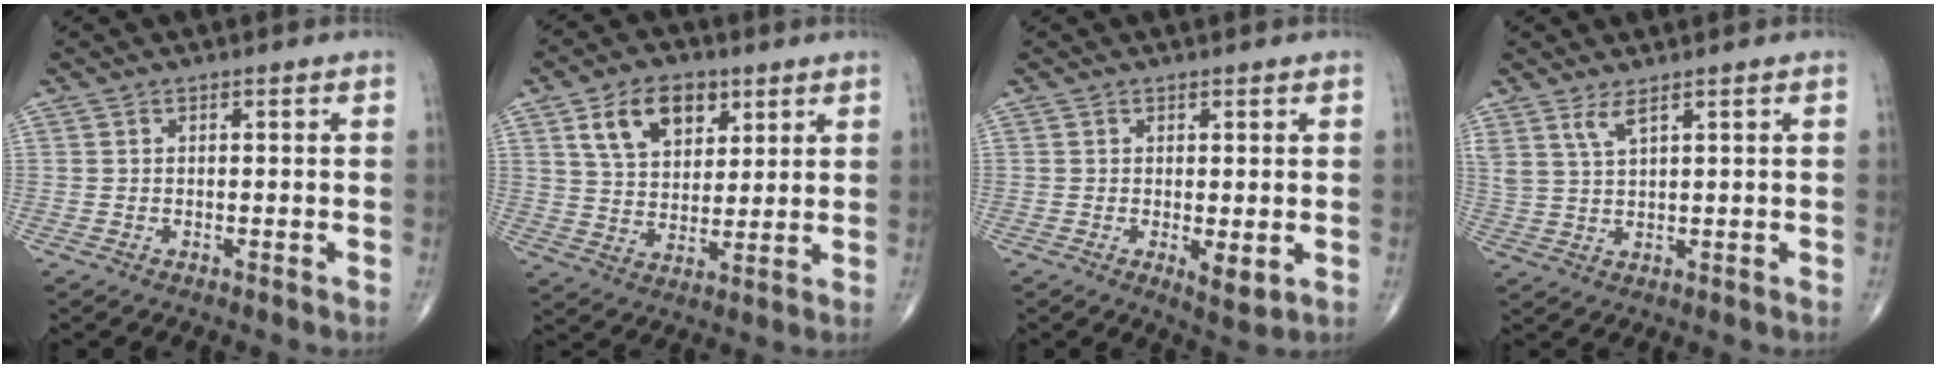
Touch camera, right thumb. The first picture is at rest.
{"total": 11.6, "force": [5.4, 7.4, 7.0], "torque": [-0.090, -0.019, 0.099]}
{"total": 3.6, "force": [-0.4, 1.4, 3.3], "torque": [-0.047, -0.013, -0.003]}
{"total": 3.5, "force": [2.3, 0.6, 2.5], "torque": [-0.059, -0.014, 0.055]}